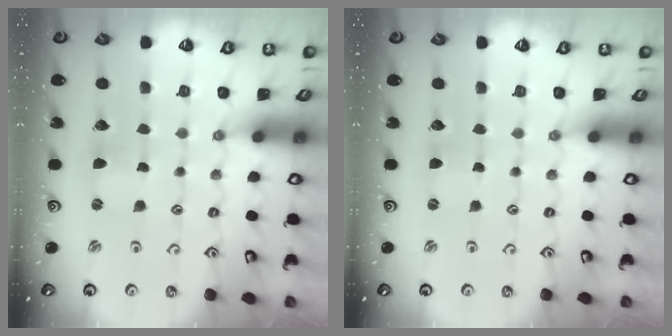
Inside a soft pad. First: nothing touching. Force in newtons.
{"total": 1.0, "press": 1.0, "slide": 0.1}